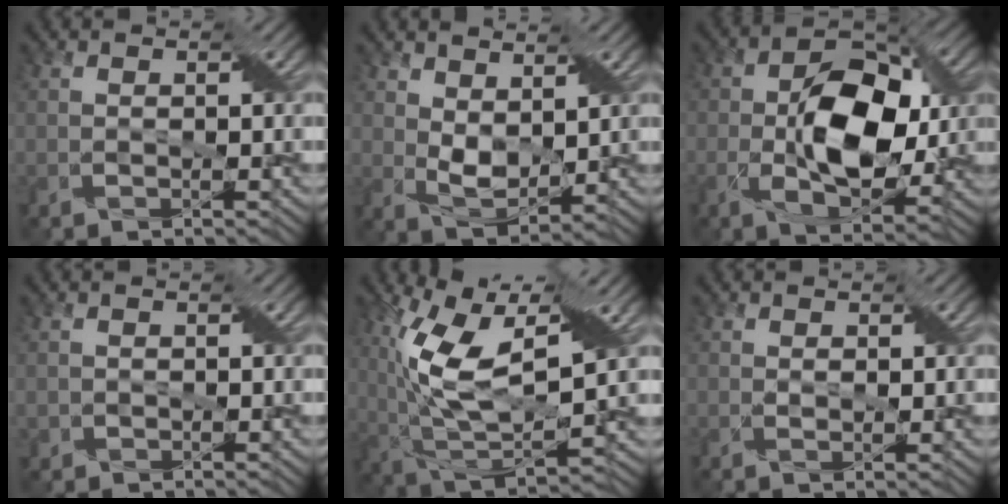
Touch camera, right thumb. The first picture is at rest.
{"total": 5.0, "force": [2.6, 2.9, 3.2], "torque": [-0.073, -0.007, 0.053]}
{"total": 12.0, "force": [-0.2, 6.6, 10.0], "torque": [-0.175, 0.000, -0.007]}
{"total": 0.9, "force": [-0.4, 0.8, -0.1], "torque": [0.002, -0.006, -0.010]}
{"total": 14.3, "force": [4.6, 5.8, 12.2], "torque": [-0.255, 0.000, 0.087]}
{"total": 1.0, "force": [0.3, 0.7, 0.7], "torque": [-0.010, -0.002, 0.004]}